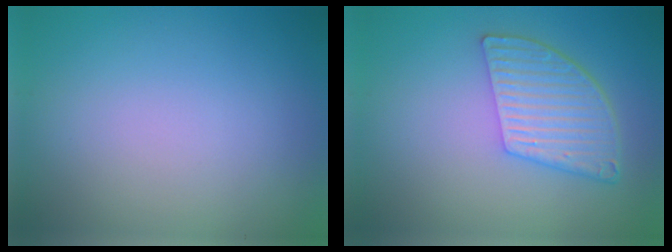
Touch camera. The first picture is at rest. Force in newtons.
{"total": 5.5, "press": 4.0, "slide": 3.7}